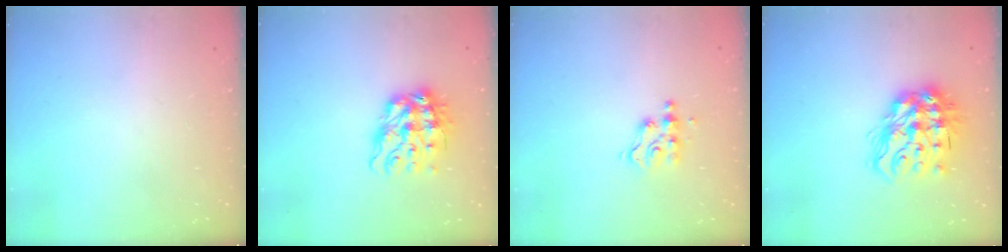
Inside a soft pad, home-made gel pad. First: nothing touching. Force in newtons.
{"total": 11.3, "press": 11.2, "slide": 1.2}
{"total": 4.8, "press": 4.8, "slide": 0.5}
{"total": 17.4, "press": 17.4, "slide": 1.5}